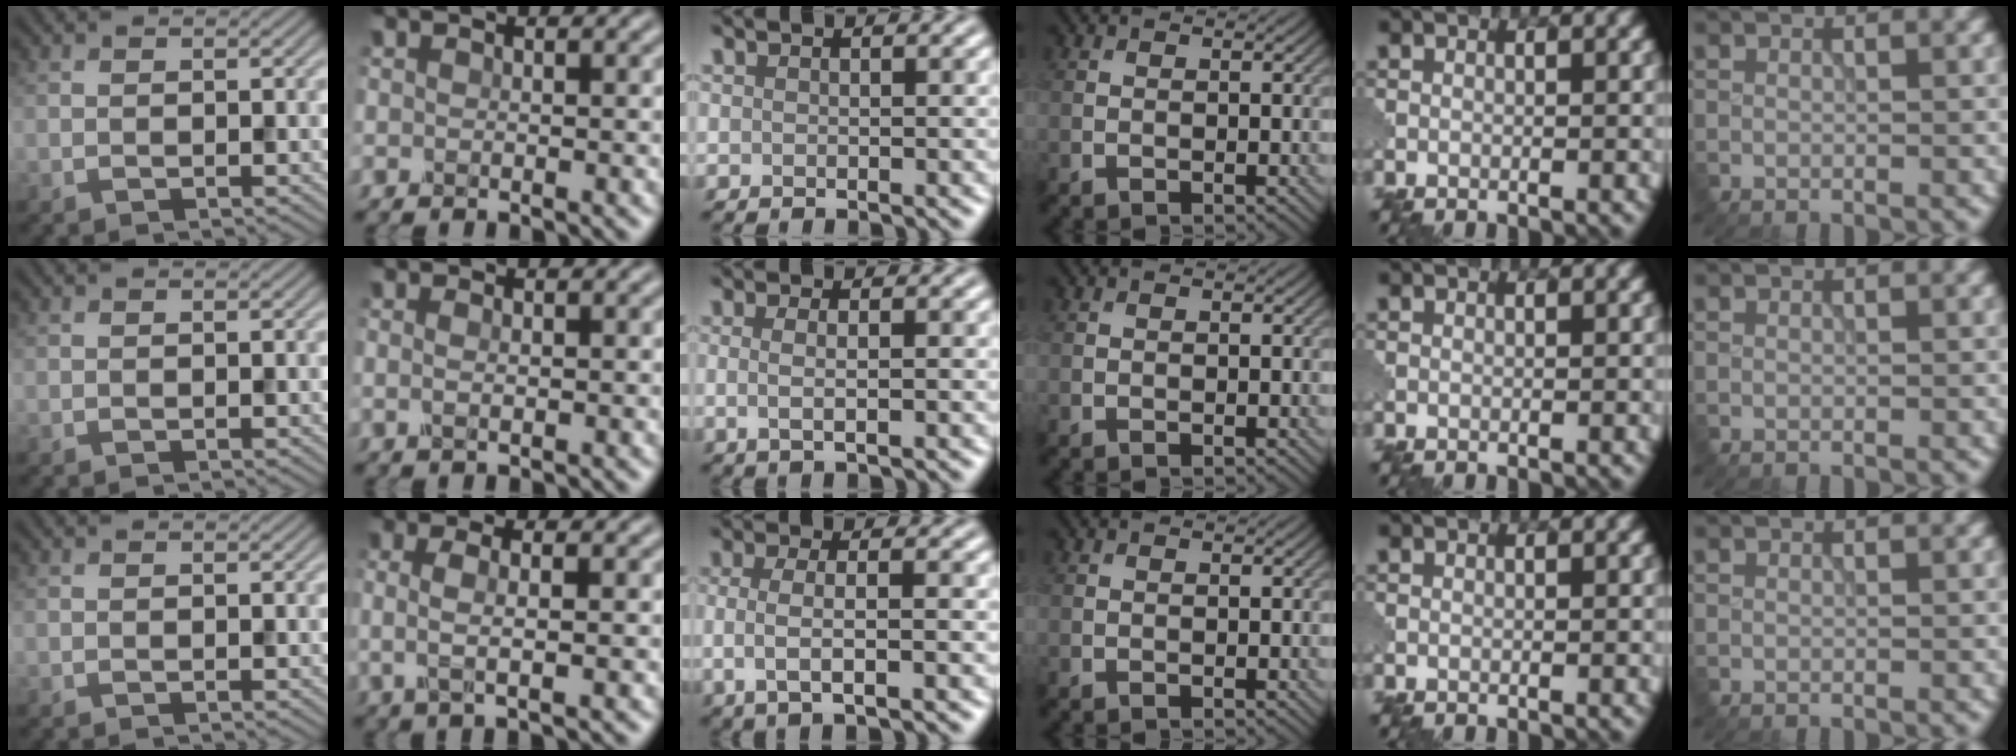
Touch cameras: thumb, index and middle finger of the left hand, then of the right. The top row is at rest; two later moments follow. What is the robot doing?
{"motion": "extract", "object": "pin"}